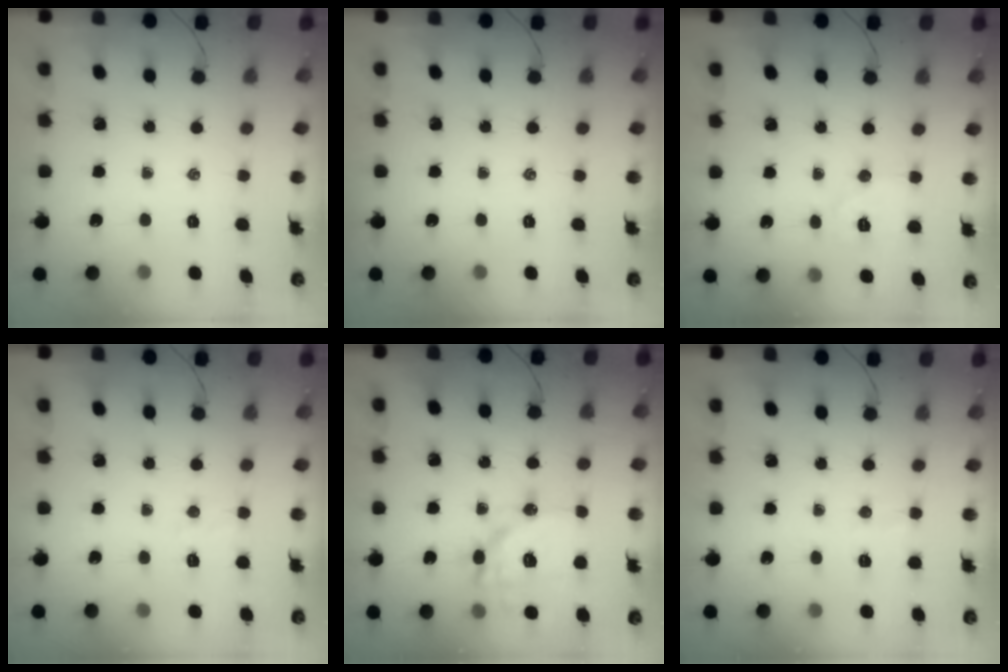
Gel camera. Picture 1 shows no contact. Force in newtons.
{"total": 0.0}
{"total": 5.6, "press": 5.5, "slide": 0.8}
{"total": 4.1, "press": 4.0, "slide": 0.9}
{"total": 15.3, "press": 15.1, "slide": 2.4}
{"total": 3.9, "press": 3.8, "slide": 1.1}